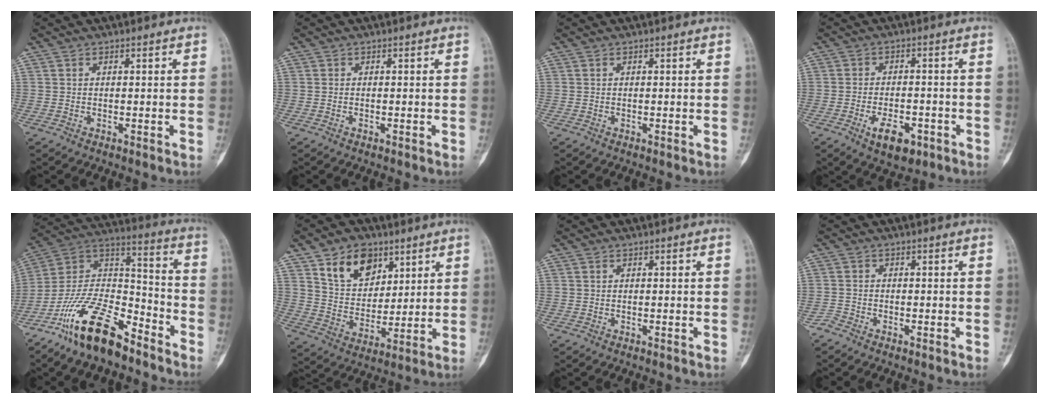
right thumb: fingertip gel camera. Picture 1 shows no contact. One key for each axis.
{"total": 0.0}
{"total": 0.0}
{"total": 7.2, "fx": -3.4, "fy": 4.0, "fz": 4.9, "tx": -0.070, "ty": 0.015, "tz": -0.048}
{"total": 18.6, "fx": -12.9, "fy": 7.7, "fz": 11.1, "tx": -0.191, "ty": 0.092, "tz": -0.236}
{"total": 12.3, "fx": 6.9, "fy": 8.4, "fz": 5.7, "tx": -0.064, "ty": -0.036, "tz": 0.128}
{"total": 0.0}
{"total": 1.4, "fx": -1.1, "fy": 0.7, "fz": -0.3, "tx": 0.001, "ty": 0.000, "tz": -0.028}